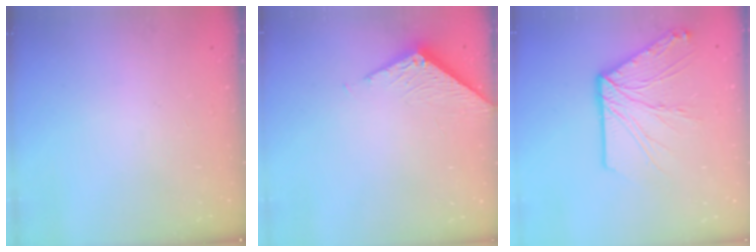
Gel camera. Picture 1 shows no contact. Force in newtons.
{"total": 5.6, "press": 5.5, "slide": 0.4}
{"total": 16.4, "press": 16.4, "slide": 1.2}